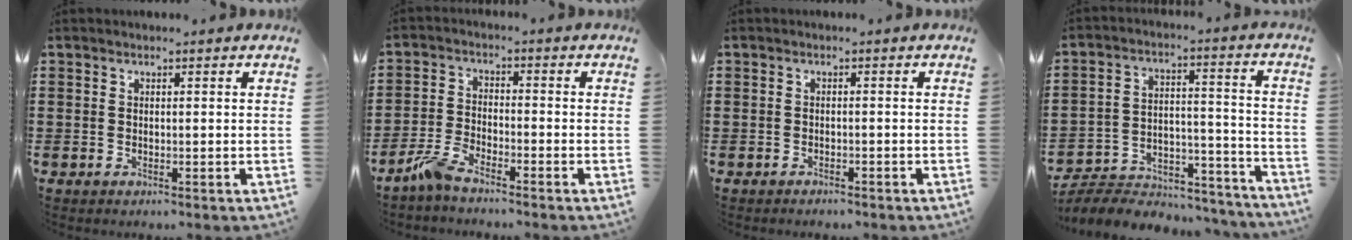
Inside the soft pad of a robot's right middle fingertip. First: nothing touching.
{"total": 4.4, "force": [-3.7, 0.7, 2.2], "torque": [-0.066, -0.003, -0.077]}
{"total": 0.6, "force": [-0.5, 0.1, -0.2], "torque": [0.003, 0.004, -0.014]}
{"total": 5.5, "force": [-5.2, 1.4, 1.0], "torque": [-0.017, 0.009, -0.105]}